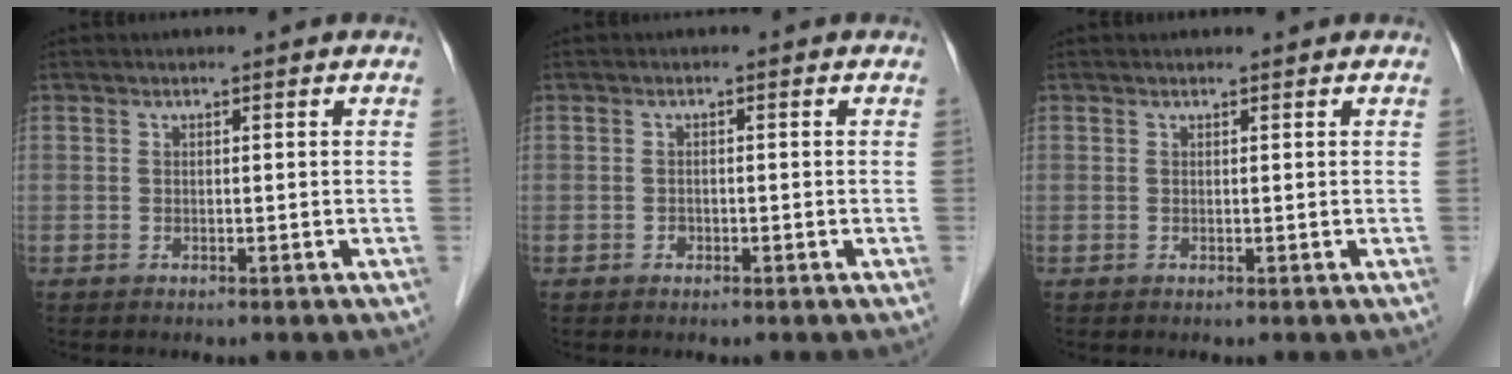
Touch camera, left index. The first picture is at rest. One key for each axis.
{"total": 0.7, "fx": -0.4, "fy": 0.5, "fz": 0.2, "tx": -0.003, "ty": 0.003, "tz": -0.007}
{"total": 0.6, "fx": 0.6, "fy": 0.2, "fz": 0.1, "tx": -0.007, "ty": 0.005, "tz": 0.009}